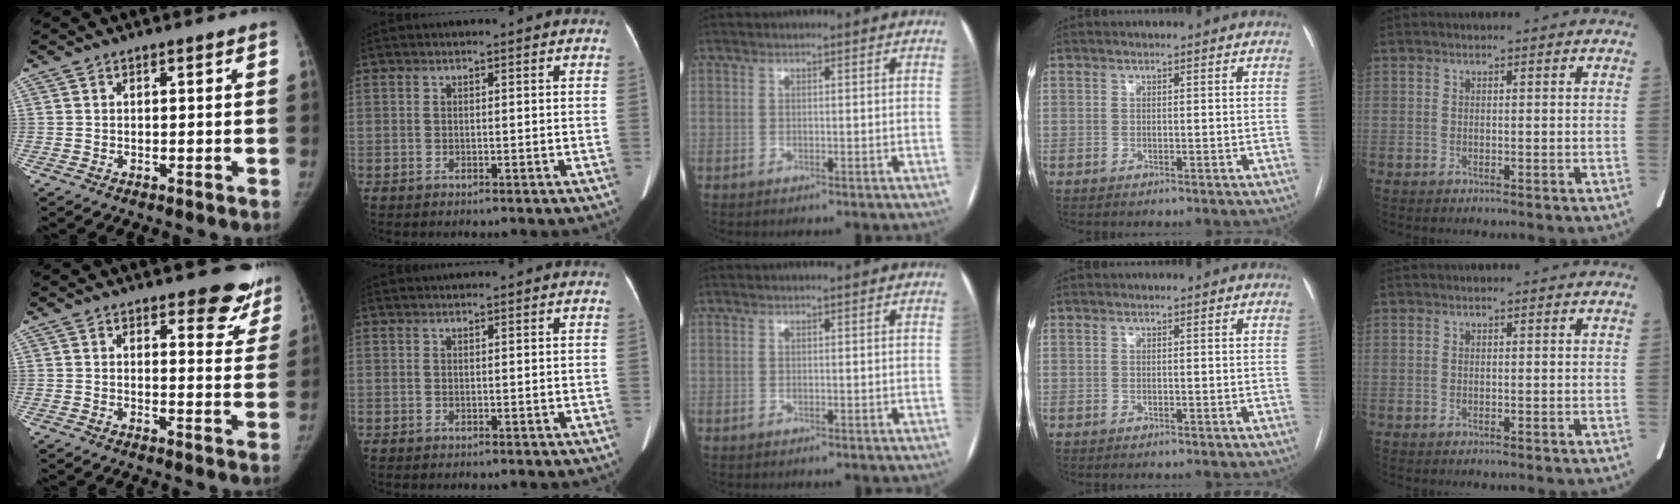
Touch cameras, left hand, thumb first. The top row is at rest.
{"thumb": {"total": 8.4, "force": [6.9, 3.4, 3.5], "torque": [0.003, -0.046, 0.069]}, "index": {"total": 1.3, "force": [1.3, 0.1, 0.3], "torque": [-0.004, 0.021, 0.025]}}